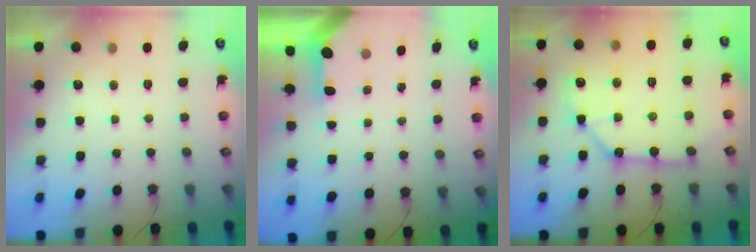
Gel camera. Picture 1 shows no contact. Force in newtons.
{"total": 3.0, "press": 3.0, "slide": 0.3}
{"total": 11.5, "press": 11.4, "slide": 1.5}